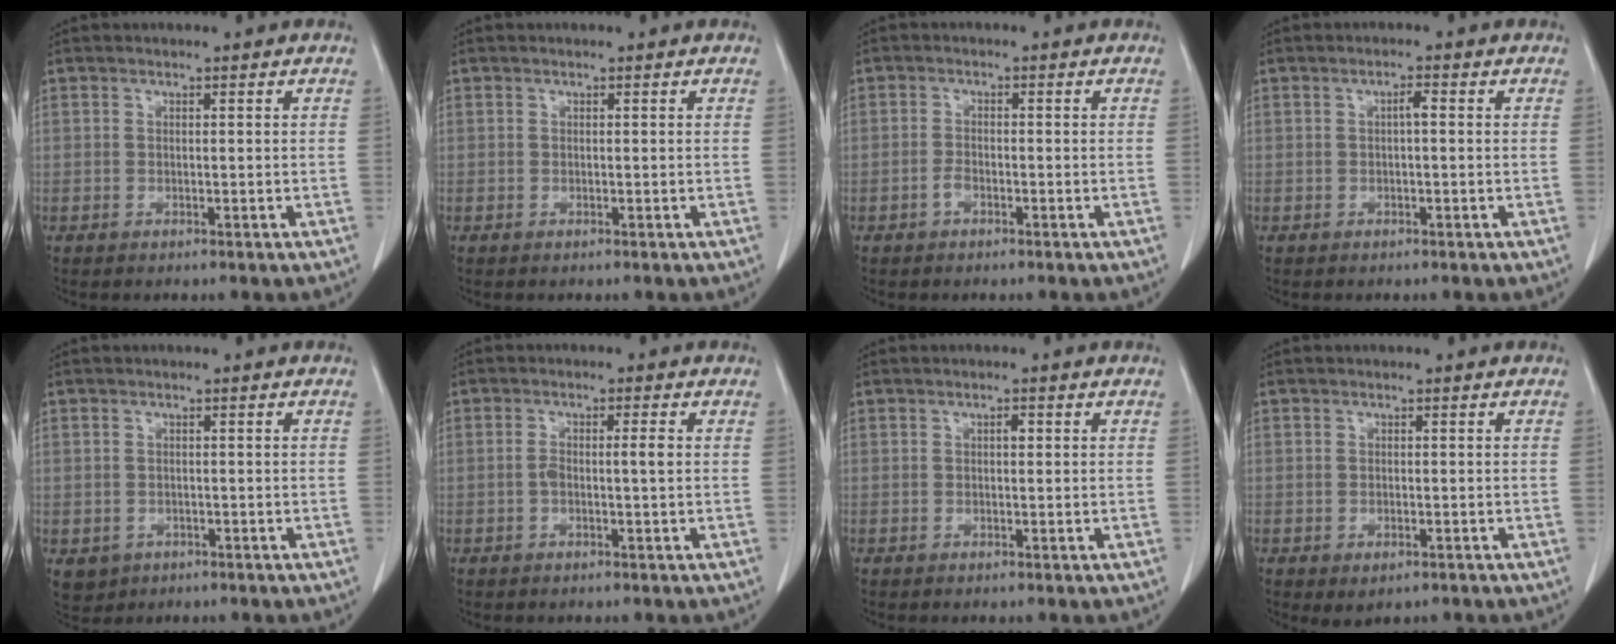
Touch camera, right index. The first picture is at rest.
{"total": 0.0}
{"total": 0.9, "force": [-0.6, 0.6, 0.5], "torque": [-0.007, 0.003, -0.008]}
{"total": 1.4, "force": [0.0, 0.2, 1.4], "torque": [-0.022, 0.004, 0.000]}
{"total": 3.2, "force": [-1.2, 2.9, 0.6], "torque": [-0.009, 0.002, -0.010]}
{"total": 2.6, "force": [-0.1, 0.3, 2.6], "torque": [-0.047, 0.009, 0.001]}
{"total": 0.9, "force": [0.2, 0.4, 0.8], "torque": [-0.012, 0.002, 0.001]}
{"total": 2.0, "force": [-1.0, 1.2, 1.3], "torque": [-0.017, -0.002, -0.002]}